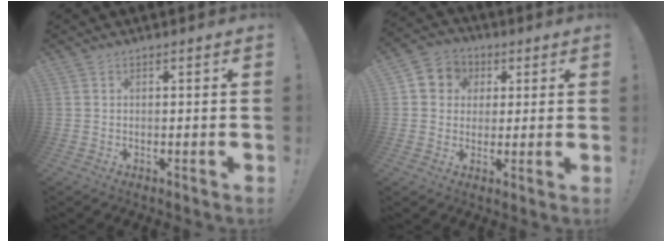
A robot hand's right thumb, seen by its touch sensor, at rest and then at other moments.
{"total": 7.1, "force": [0.8, 6.7, 2.1], "torque": [-0.029, 0.007, 0.020]}